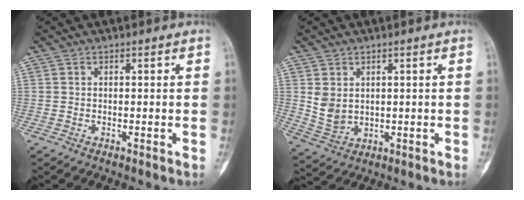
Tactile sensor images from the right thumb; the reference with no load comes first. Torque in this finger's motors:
{"motor_torque": [0.69, 0.58, 0.48, -0.25, 0.08]}